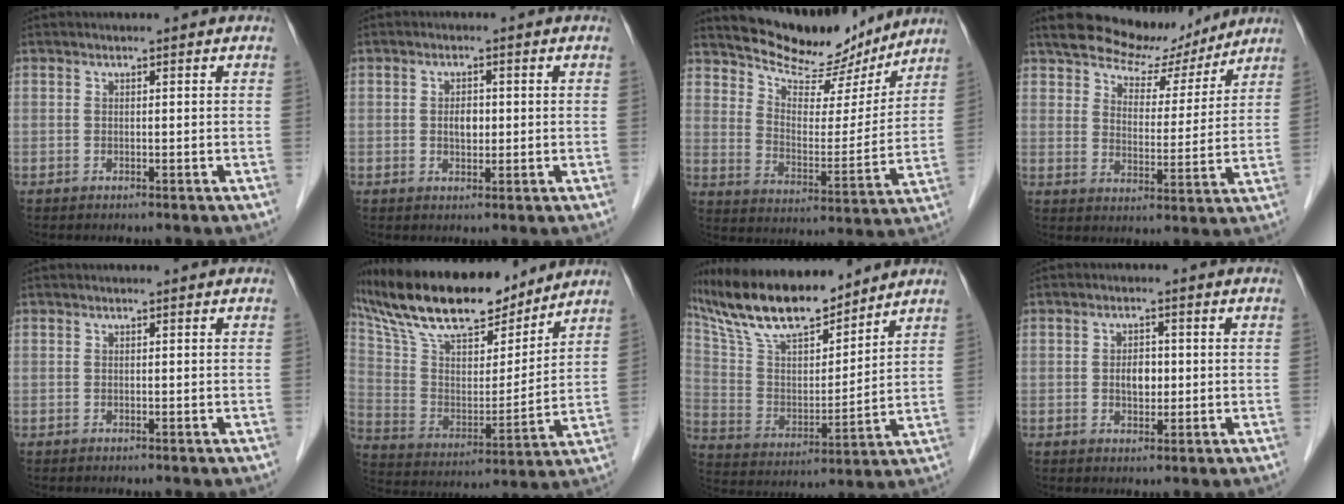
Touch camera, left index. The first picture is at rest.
{"total": 1.7, "force": [-0.1, 1.3, 1.1], "torque": [-0.019, -0.001, -0.002]}
{"total": 15.4, "force": [14.1, 4.3, 4.6], "torque": [-0.073, -0.015, 0.211]}
{"total": 10.4, "force": [9.2, 3.8, 3.0], "torque": [-0.048, 0.005, 0.138]}
{"total": 0.0}
{"total": 21.9, "force": [18.1, 6.1, 10.8], "torque": [-0.202, 0.020, 0.314]}
{"total": 17.3, "force": [14.6, 3.9, 8.4], "torque": [-0.161, 0.008, 0.272]}
{"total": 3.2, "force": [-0.3, 2.1, 2.3], "torque": [-0.039, 0.003, -0.003]}